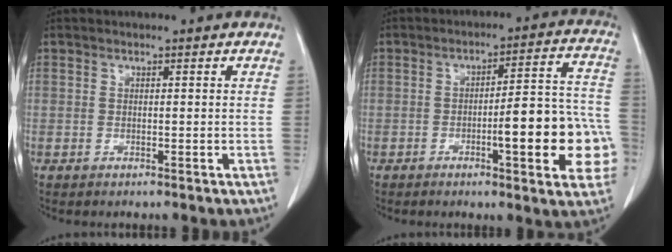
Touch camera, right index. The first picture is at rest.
{"total": 14.6, "force": [-4.0, 2.7, 13.8], "torque": [-0.137, 0.031, -0.044]}